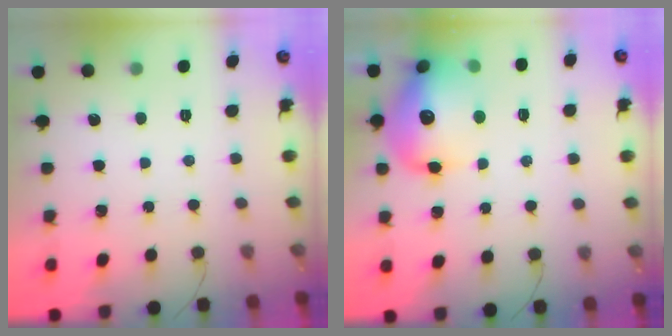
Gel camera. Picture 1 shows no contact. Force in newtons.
{"total": 17.6, "press": 17.2, "slide": 3.6}